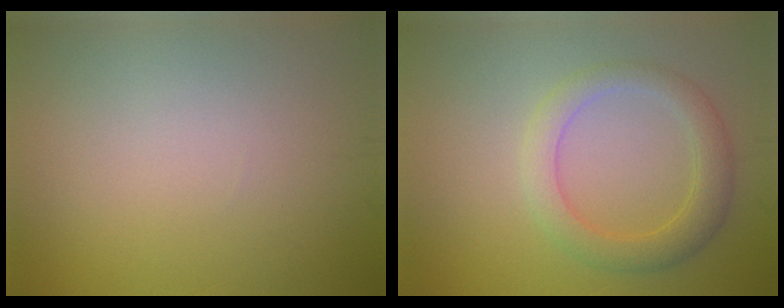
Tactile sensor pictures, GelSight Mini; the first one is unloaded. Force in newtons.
{"total": 3.5, "press": 3.5, "slide": 0.2}